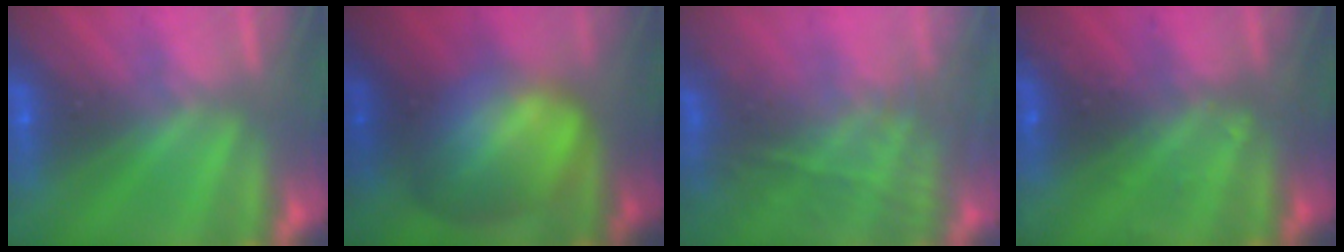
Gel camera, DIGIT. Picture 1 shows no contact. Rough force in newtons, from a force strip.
{"total": 9.8}
{"total": 11.3}
{"total": 2.4}